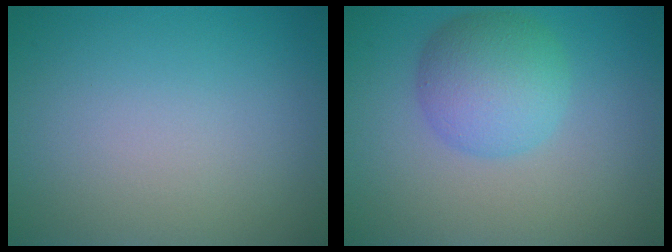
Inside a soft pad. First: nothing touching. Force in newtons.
{"total": 5.1, "press": 5.1, "slide": 0.1}